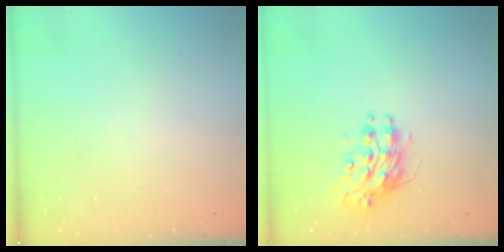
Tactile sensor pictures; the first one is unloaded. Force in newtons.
{"total": 9.4, "press": 9.3, "slide": 0.7}